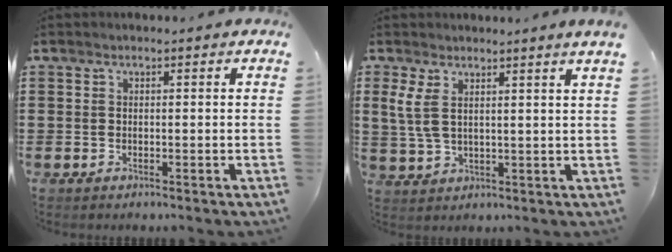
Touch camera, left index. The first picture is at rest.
{"total": 4.3, "force": [2.9, 0.7, 3.1], "torque": [-0.080, -0.006, 0.049]}